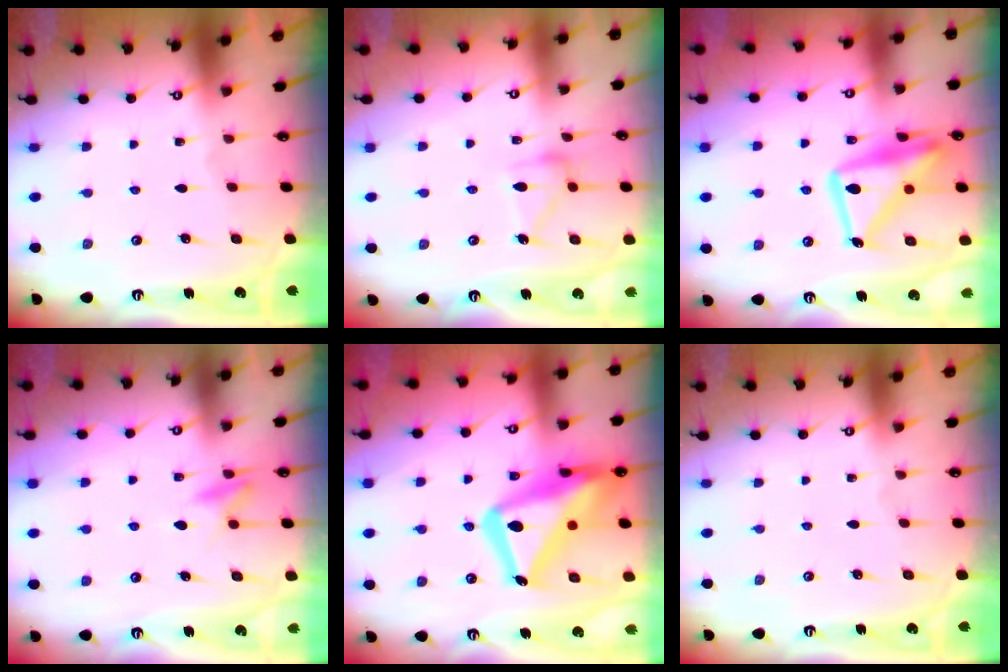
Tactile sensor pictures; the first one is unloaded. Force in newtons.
{"total": 13.3, "press": 13.2, "slide": 0.6}
{"total": 18.0, "press": 17.9, "slide": 1.6}
{"total": 8.3, "press": 8.3, "slide": 0.9}
{"total": 22.0, "press": 21.9, "slide": 1.9}
{"total": 0.0}